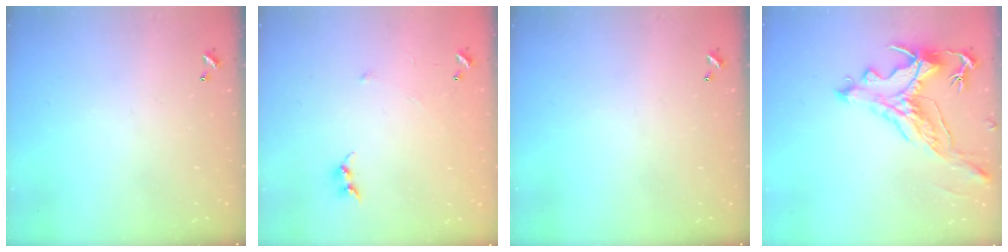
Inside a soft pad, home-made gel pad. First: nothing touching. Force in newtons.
{"total": 6.1, "press": 6.1, "slide": 0.5}
{"total": 0.0}
{"total": 2.5, "press": 2.2, "slide": 1.2}